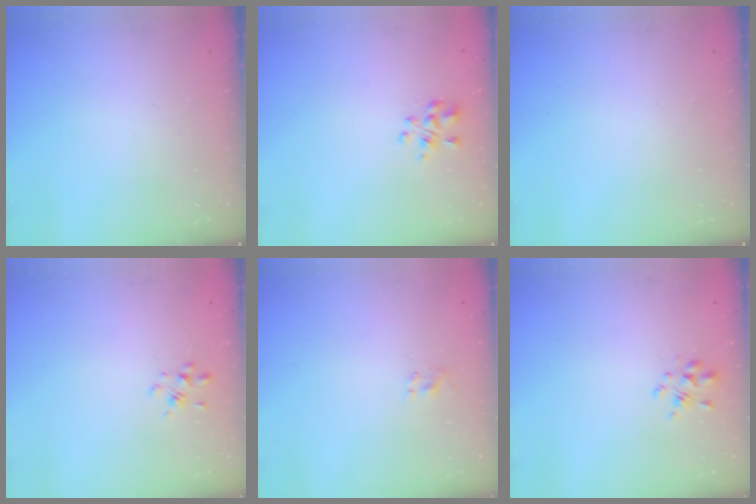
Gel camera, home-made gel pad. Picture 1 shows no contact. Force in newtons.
{"total": 3.8, "press": 3.8, "slide": 0.6}
{"total": 0.0}
{"total": 2.2, "press": 2.0, "slide": 0.9}
{"total": 1.0, "press": 0.6, "slide": 0.8}
{"total": 2.3, "press": 2.2, "slide": 0.7}